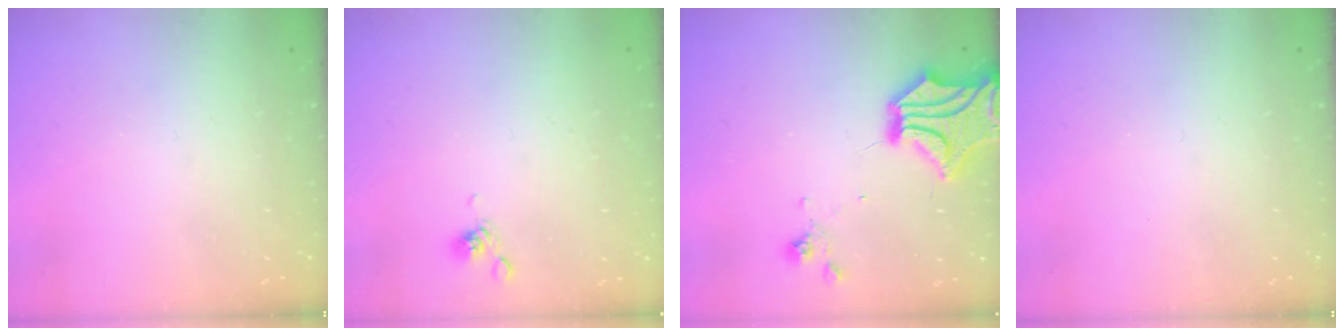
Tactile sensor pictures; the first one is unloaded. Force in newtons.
{"total": 6.2, "press": 6.2, "slide": 0.5}
{"total": 5.2, "press": 4.6, "slide": 2.5}
{"total": 0.0}